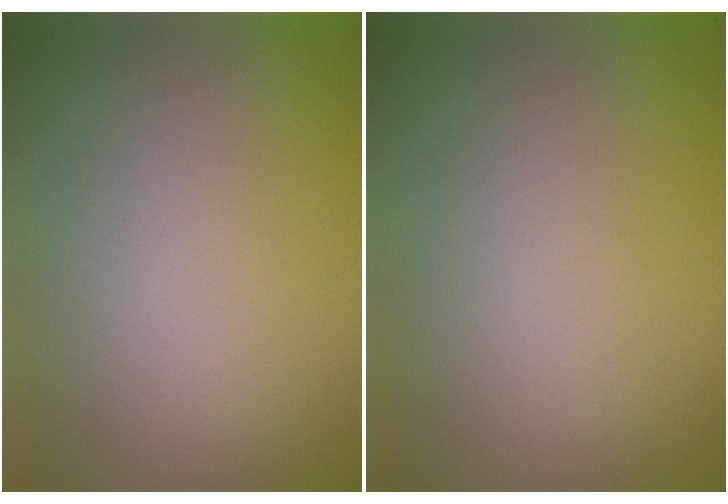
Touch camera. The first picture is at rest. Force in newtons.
{"total": 0.0}